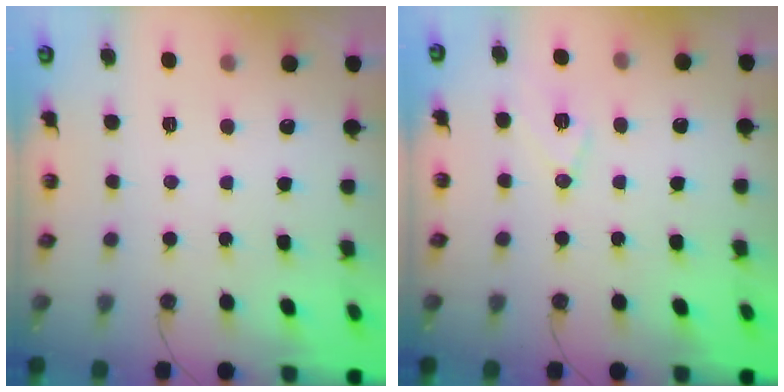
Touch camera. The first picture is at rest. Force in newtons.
{"total": 8.2, "press": 7.4, "slide": 3.5}